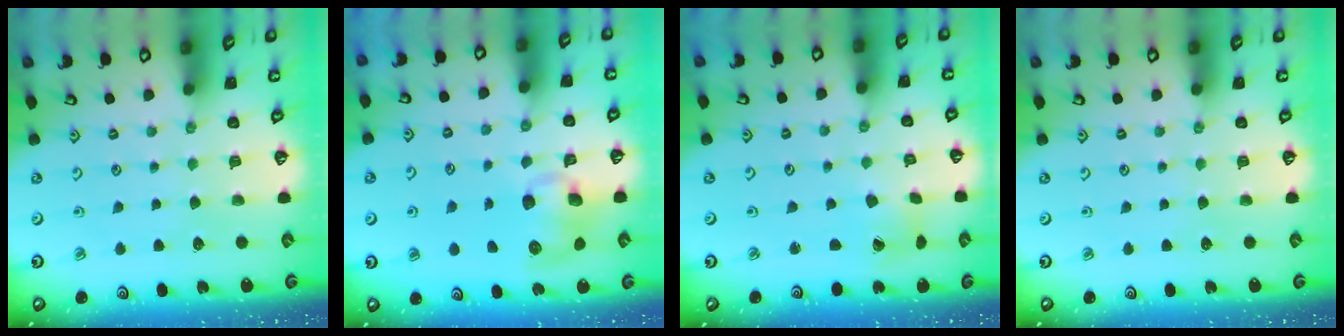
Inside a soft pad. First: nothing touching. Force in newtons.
{"total": 10.3, "press": 10.2, "slide": 1.1}
{"total": 2.4, "press": 2.4, "slide": 0.4}
{"total": 0.0}